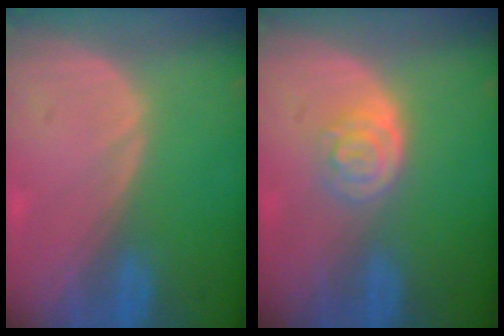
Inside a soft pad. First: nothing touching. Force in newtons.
{"total": 4.1, "press": 3.7, "slide": 1.9}